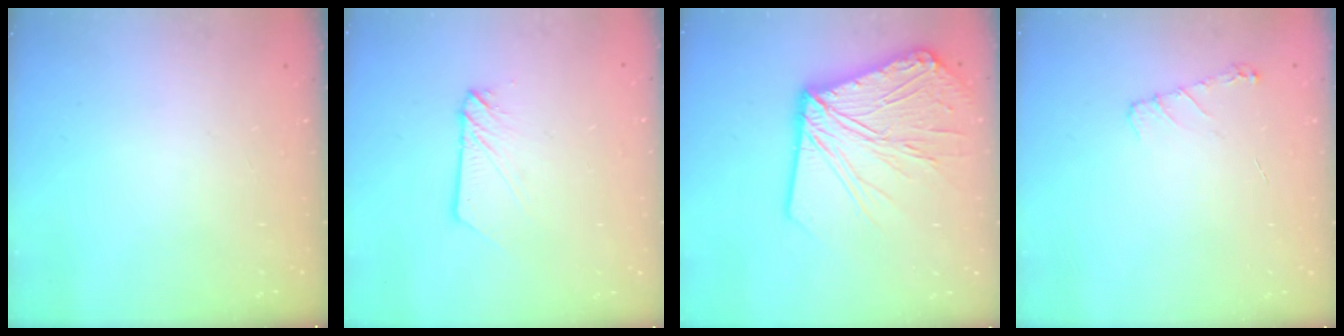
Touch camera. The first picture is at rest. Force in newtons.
{"total": 3.0, "press": 3.0, "slide": 0.2}
{"total": 21.6, "press": 21.4, "slide": 2.7}
{"total": 6.5, "press": 6.5, "slide": 0.8}